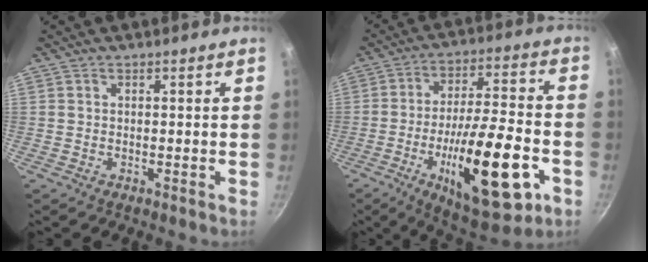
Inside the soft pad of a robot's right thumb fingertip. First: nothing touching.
{"total": 23.3, "force": [-8.1, 7.8, 20.4], "torque": [-0.299, 0.030, -0.116]}